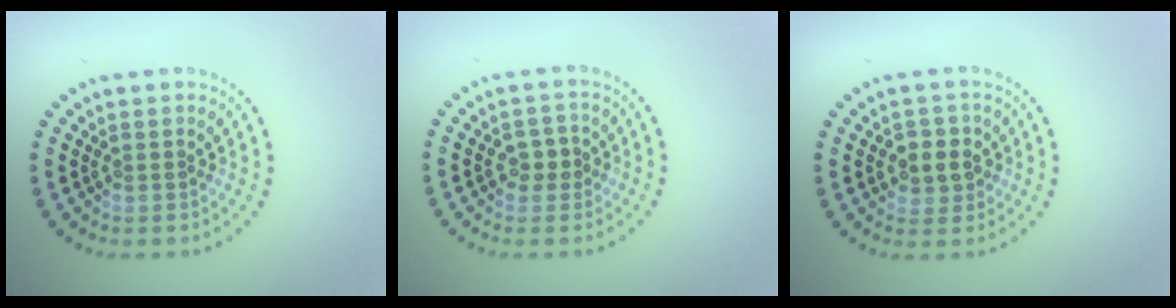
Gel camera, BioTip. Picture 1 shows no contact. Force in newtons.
{"total": 1.8, "press": 1.8, "slide": 0.5}
{"total": 2.7, "press": 2.6, "slide": 0.7}